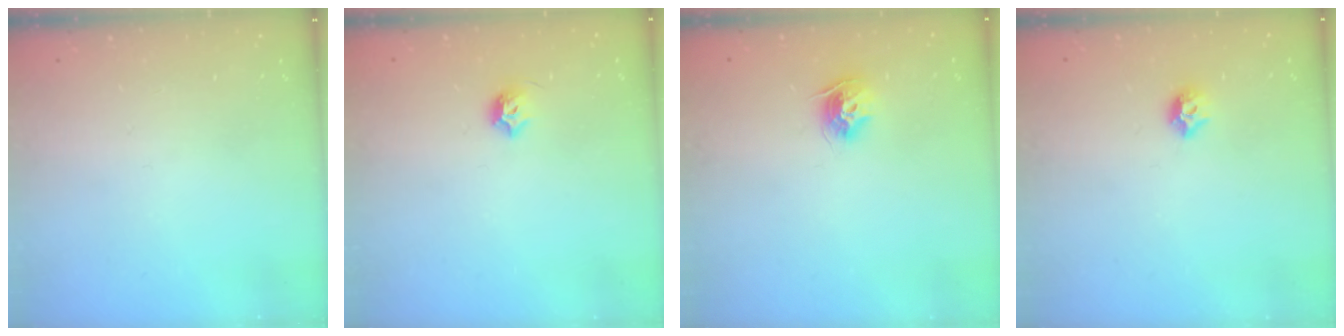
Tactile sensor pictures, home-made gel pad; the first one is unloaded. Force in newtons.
{"total": 5.9, "press": 5.8, "slide": 0.9}
{"total": 9.6, "press": 9.6, "slide": 0.7}
{"total": 6.4, "press": 6.3, "slide": 0.8}